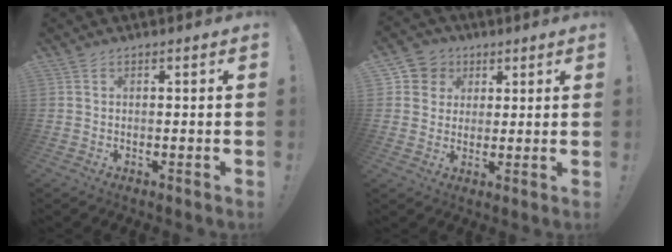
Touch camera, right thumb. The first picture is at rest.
{"total": 7.1, "force": [2.1, 6.7, 1.4], "torque": [-0.013, -0.013, 0.044]}